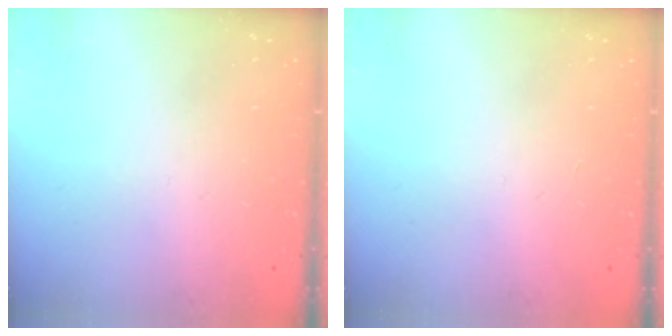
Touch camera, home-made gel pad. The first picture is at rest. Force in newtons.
{"total": 0.0}